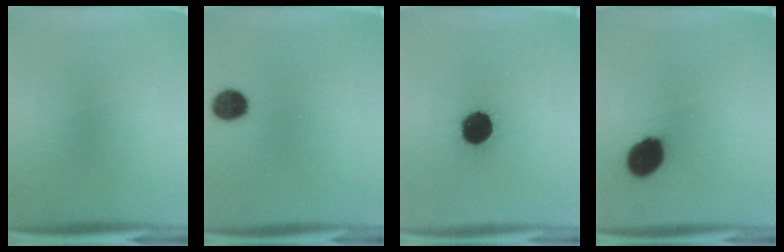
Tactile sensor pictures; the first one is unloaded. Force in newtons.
{"total": 6.7}
{"total": 13.2}
{"total": 11.6}